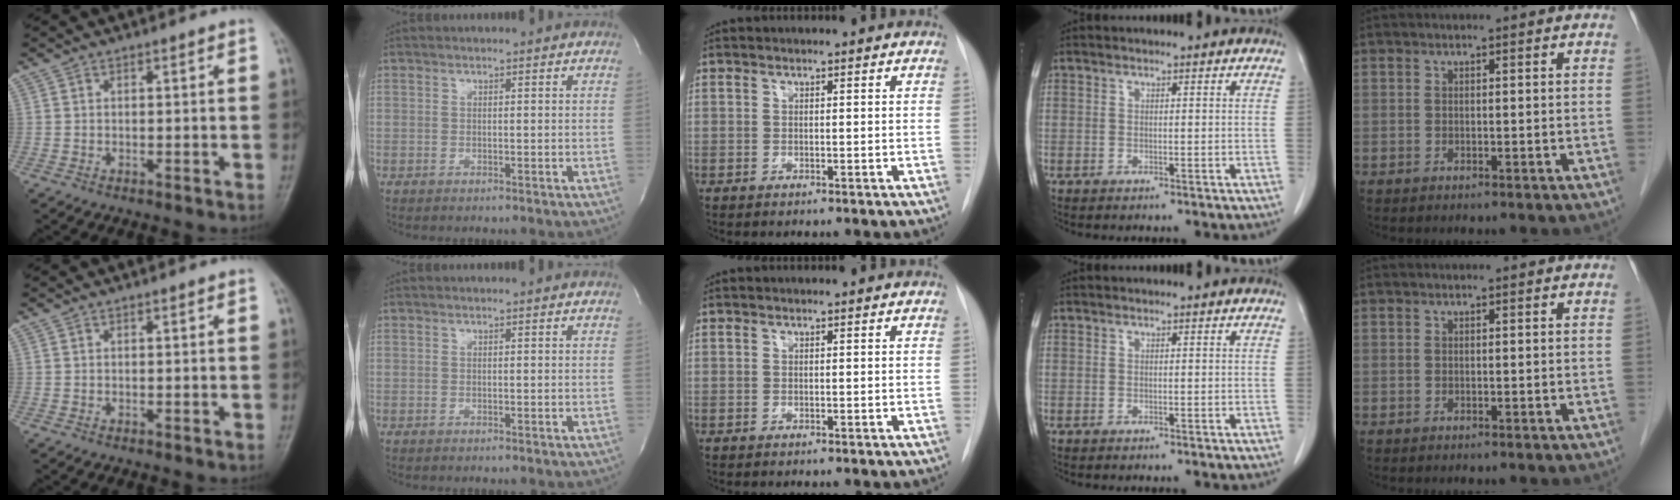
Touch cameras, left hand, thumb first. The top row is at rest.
{}